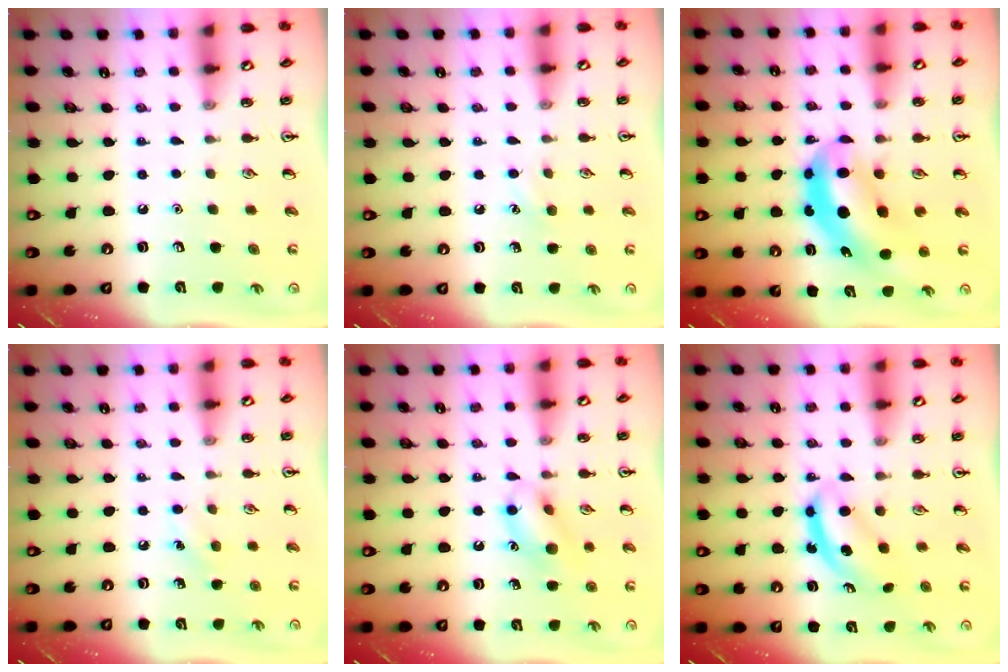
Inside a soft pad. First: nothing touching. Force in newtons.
{"total": 5.1, "press": 4.8, "slide": 1.6}
{"total": 7.3, "press": 7.0, "slide": 2.1}
{"total": 5.9, "press": 5.7, "slide": 1.6}
{"total": 11.6, "press": 11.5, "slide": 1.6}
{"total": 5.8, "press": 5.8, "slide": 0.3}